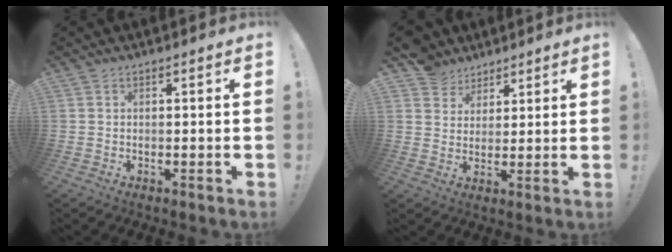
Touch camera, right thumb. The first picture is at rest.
{"total": 7.3, "force": [5.1, 5.2, 0.6], "torque": [-0.019, -0.037, 0.103]}